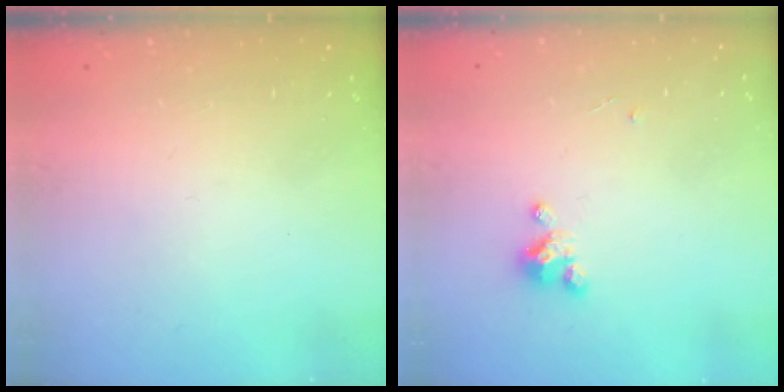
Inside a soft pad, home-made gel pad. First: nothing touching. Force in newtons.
{"total": 2.7, "press": 2.7, "slide": 0.3}